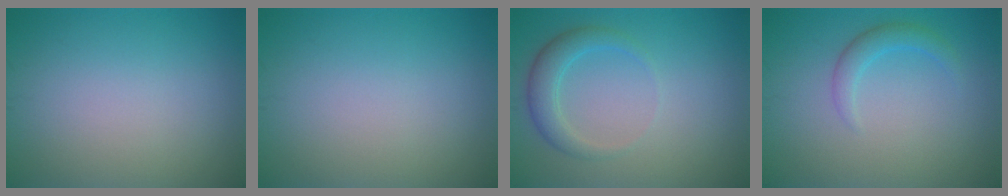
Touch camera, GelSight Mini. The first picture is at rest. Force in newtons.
{"total": 0.0}
{"total": 2.7, "press": 2.7, "slide": 0.1}
{"total": 1.9, "press": 1.9, "slide": 0.1}